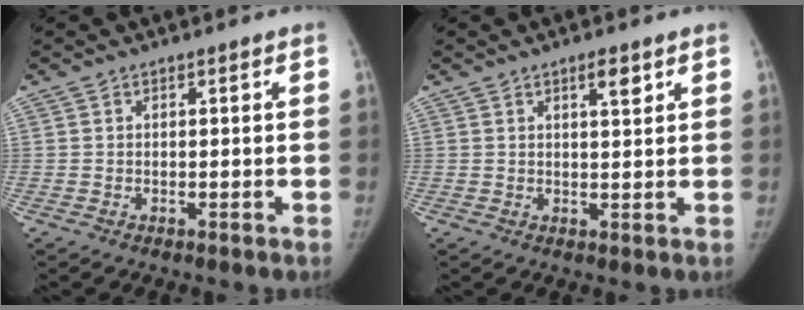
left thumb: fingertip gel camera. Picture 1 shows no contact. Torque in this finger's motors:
{"motor_torque": [0.22, -0.35, 0.48, -0.36, 0.14]}